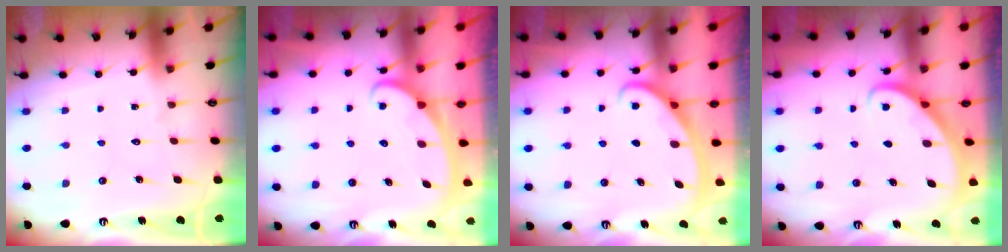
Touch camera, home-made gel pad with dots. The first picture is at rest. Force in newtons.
{"total": 2.4, "press": 2.3, "slide": 0.4}
{"total": 3.0, "press": 2.9, "slide": 0.4}
{"total": 2.8, "press": 2.8, "slide": 0.2}